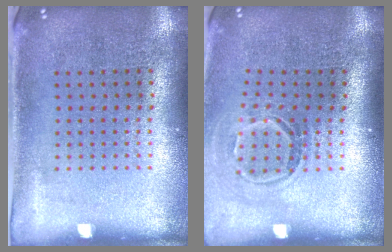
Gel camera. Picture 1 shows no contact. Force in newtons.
{"total": 1.6, "press": 1.1, "slide": 1.2}